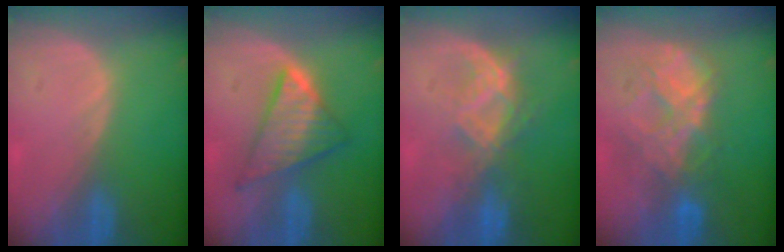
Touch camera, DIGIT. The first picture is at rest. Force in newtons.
{"total": 7.8, "press": 7.8, "slide": 0.4}
{"total": 7.0, "press": 6.8, "slide": 1.7}
{"total": 8.8, "press": 7.6, "slide": 4.4}